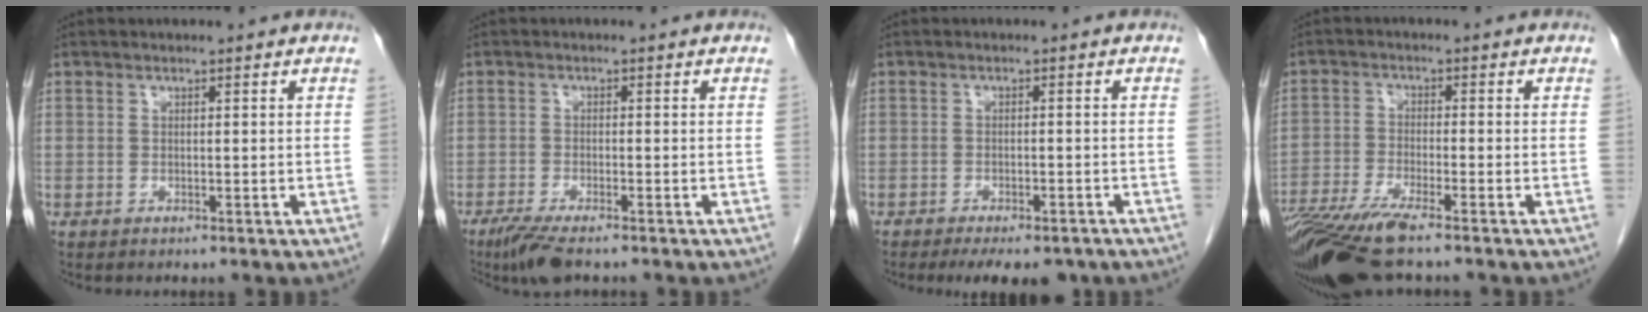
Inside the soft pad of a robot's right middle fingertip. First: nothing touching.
{"total": 5.4, "force": [-4.0, 1.0, 3.5], "torque": [-0.067, -0.014, -0.068]}
{"total": 8.4, "force": [-6.7, 3.0, 4.0], "torque": [-0.051, -0.007, -0.086]}
{"total": 12.1, "force": [-9.2, 1.4, 7.8], "torque": [-0.146, -0.025, -0.162]}